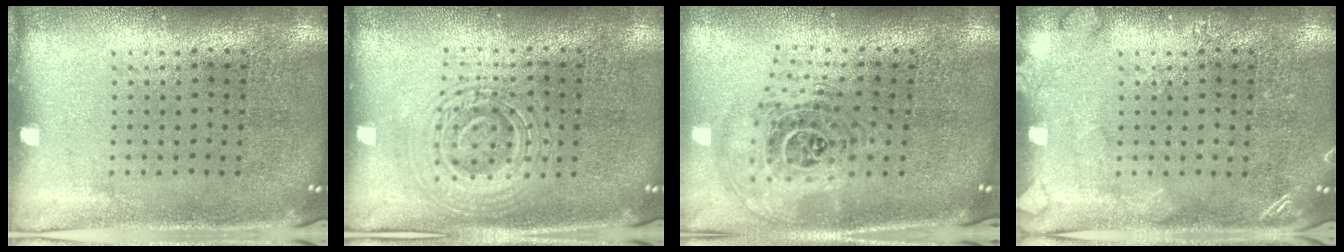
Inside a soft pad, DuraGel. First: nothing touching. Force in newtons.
{"total": 2.7, "press": 2.7, "slide": 0.5}
{"total": 1.7, "press": 1.4, "slide": 0.9}
{"total": 1.8, "press": 1.8, "slide": 0.3}